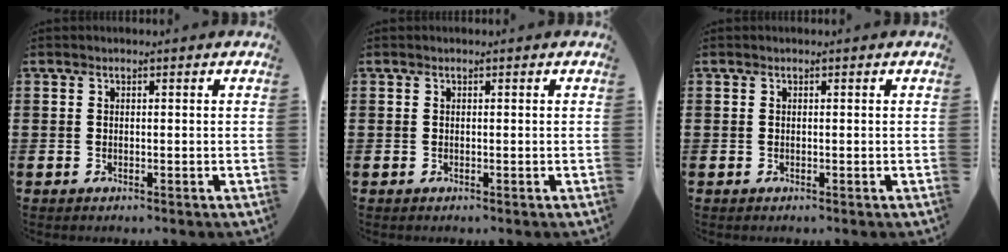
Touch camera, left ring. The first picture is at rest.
{"total": 0.0}
{"total": 0.0}